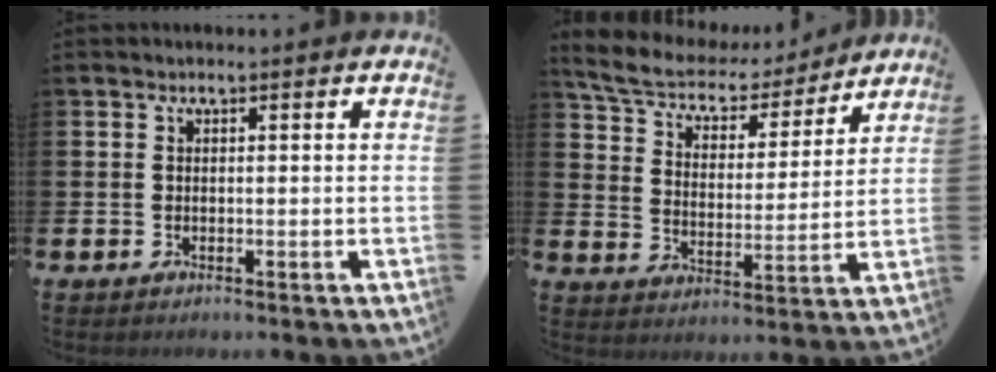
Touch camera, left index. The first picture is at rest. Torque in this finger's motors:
{"motor_torque": [1.09, -1.04, 0.39, 0.09]}